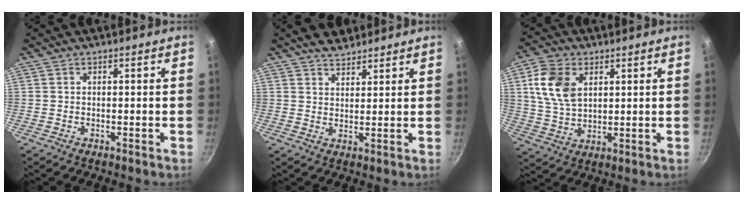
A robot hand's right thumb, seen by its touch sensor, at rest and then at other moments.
{"total": 5.2, "force": [4.3, 2.4, 1.4], "torque": [-0.002, -0.016, 0.073]}
{"total": 10.6, "force": [3.5, 7.1, 7.1], "torque": [-0.120, -0.010, 0.069]}